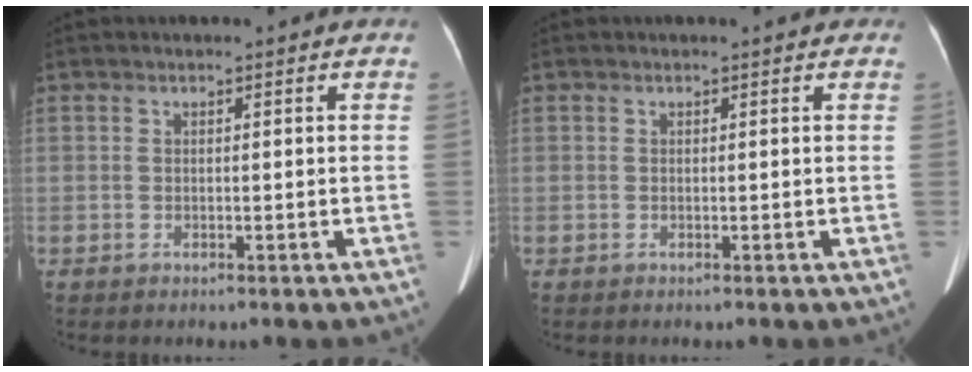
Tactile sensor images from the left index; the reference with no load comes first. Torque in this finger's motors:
{"motor_torque": [0.08, -0.27, 0.00, -0.08]}